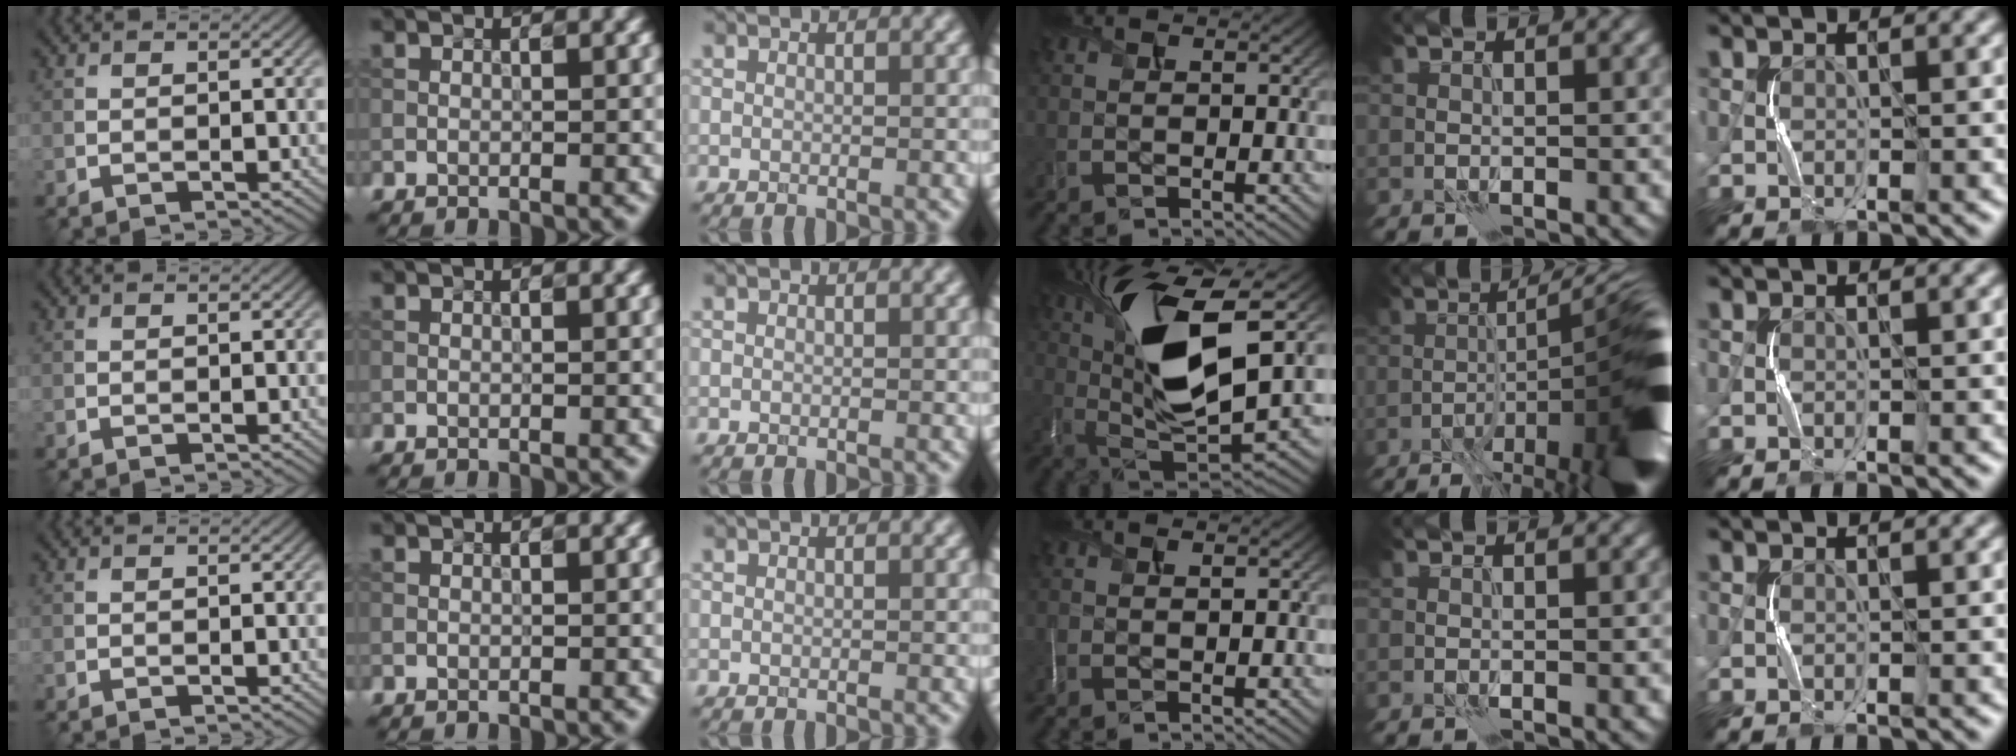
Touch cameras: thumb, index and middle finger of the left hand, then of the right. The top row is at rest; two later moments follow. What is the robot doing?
{"motion": "squeeze", "object": "paper clamp"}